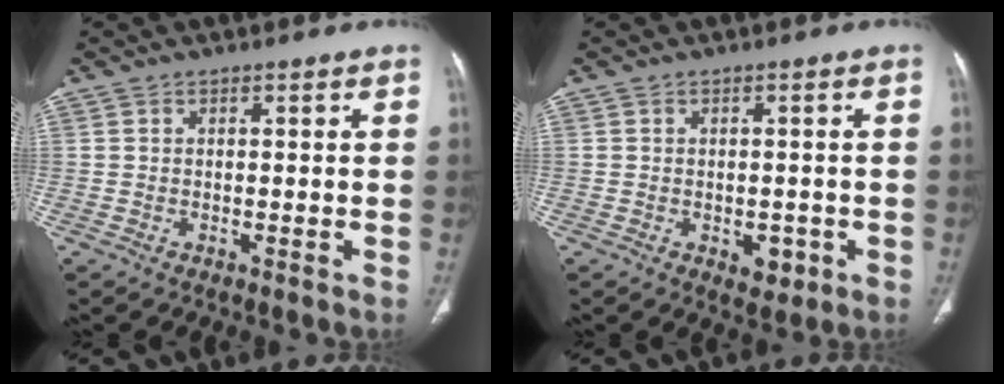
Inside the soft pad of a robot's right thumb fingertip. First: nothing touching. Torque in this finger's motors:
{"motor_torque": [0.21, -0.03, 0.06, -0.37, -0.01]}